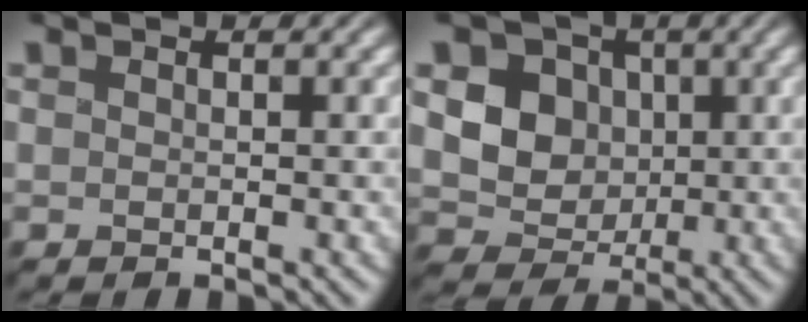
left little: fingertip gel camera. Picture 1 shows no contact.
{"total": 6.7, "force": [1.0, 5.9, 3.1], "torque": [-0.052, 0.008, 0.003]}